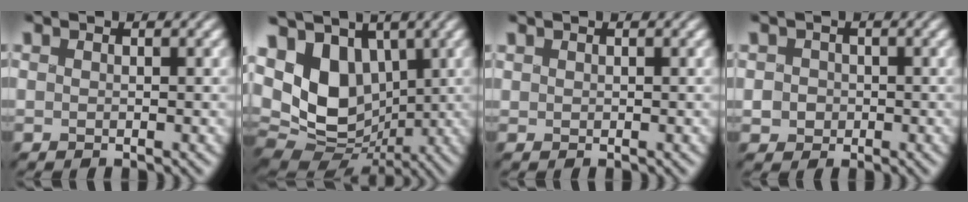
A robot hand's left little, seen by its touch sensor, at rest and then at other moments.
{"total": 9.8, "force": [1.4, 7.0, 6.7], "torque": [-0.148, -0.005, 0.026]}
{"total": 0.0}
{"total": 1.3, "force": [-0.6, 1.2, -0.1], "torque": [-0.012, -0.005, -0.001]}